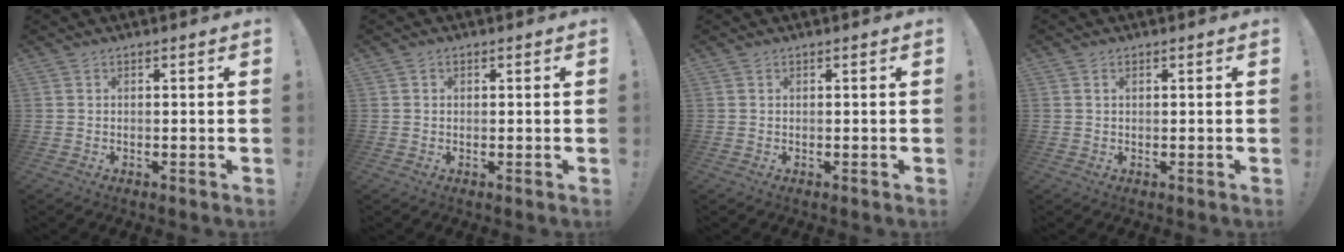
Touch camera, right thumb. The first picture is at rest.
{"total": 0.7, "force": [0.2, 0.7, 0.1], "torque": [-0.005, 0.004, 0.005]}
{"total": 0.0}
{"total": 0.8, "force": [0.5, 0.5, 0.5], "torque": [-0.006, 0.000, 0.008]}